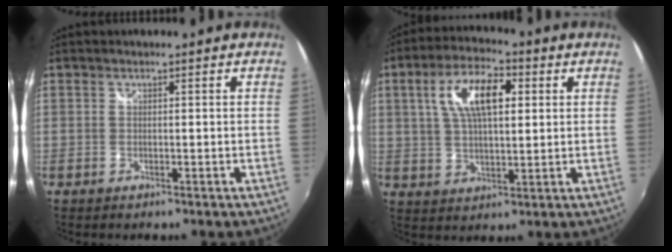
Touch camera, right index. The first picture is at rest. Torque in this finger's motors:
{"motor_torque": [0.84, 0.57, 0.27, 0.15]}